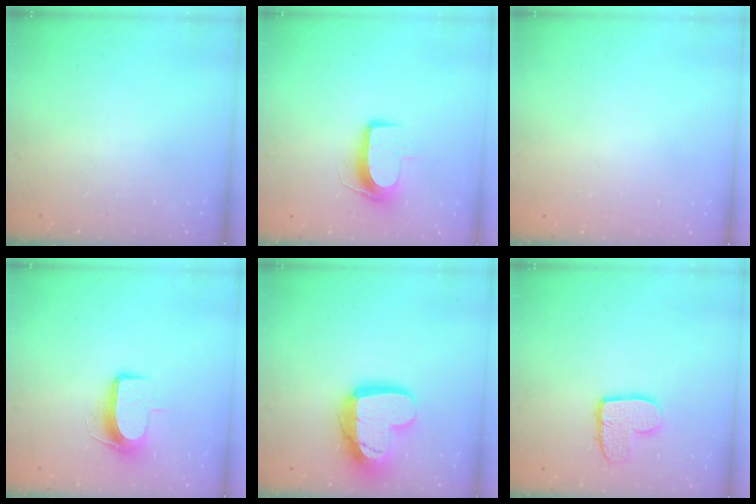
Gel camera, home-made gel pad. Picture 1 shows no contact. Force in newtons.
{"total": 9.2, "press": 9.1, "slide": 0.9}
{"total": 0.0}
{"total": 9.2, "press": 9.2, "slide": 0.7}
{"total": 16.0, "press": 16.0, "slide": 1.4}
{"total": 9.8, "press": 9.8, "slide": 0.5}